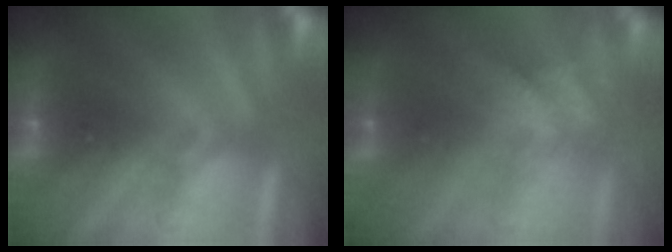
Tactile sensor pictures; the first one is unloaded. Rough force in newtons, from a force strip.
{"total": 2.8}